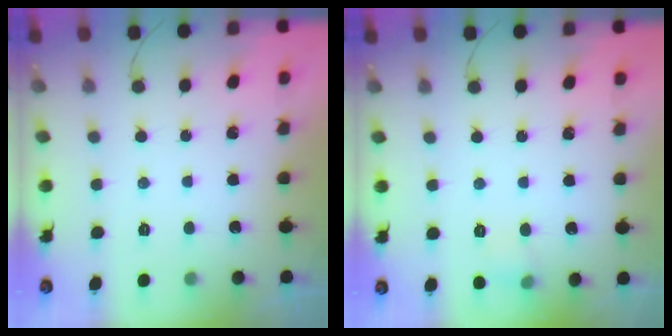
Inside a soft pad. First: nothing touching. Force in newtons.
{"total": 5.3, "press": 5.1, "slide": 1.5}